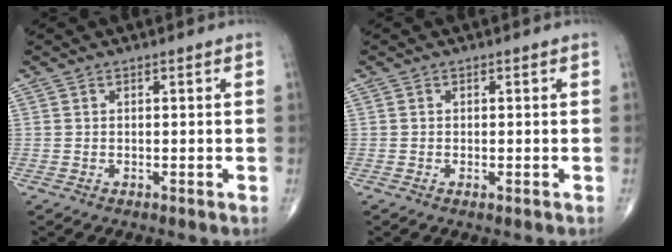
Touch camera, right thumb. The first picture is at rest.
{"total": 0.6, "force": [-0.3, 0.1, 0.6], "torque": [-0.012, -0.004, -0.005]}